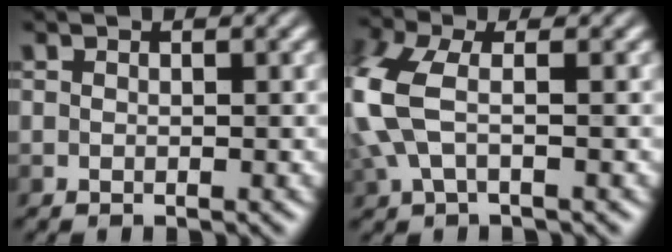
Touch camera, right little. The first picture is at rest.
{"total": 5.7, "force": [0.1, 2.9, 4.9], "torque": [-0.150, 0.011, -0.001]}